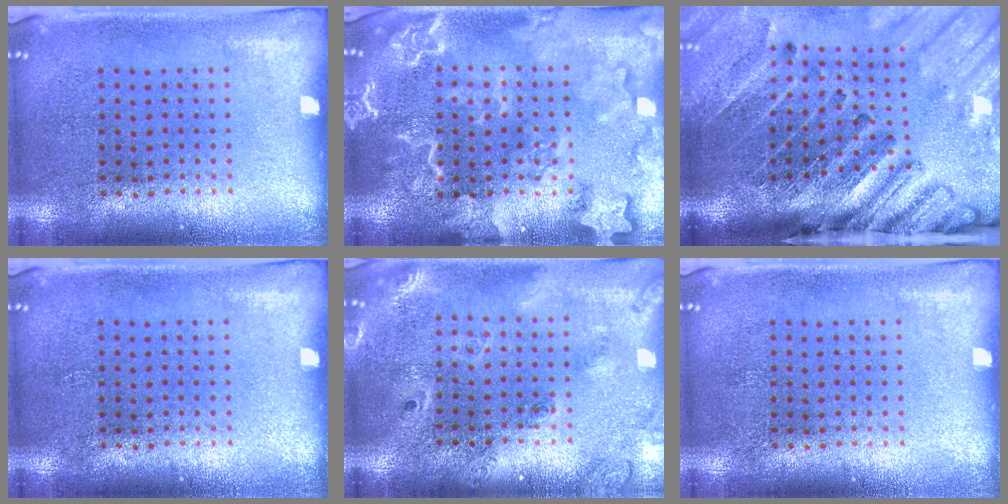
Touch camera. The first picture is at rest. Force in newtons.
{"total": 4.7, "press": 4.7, "slide": 0.7}
{"total": 4.5, "press": 3.4, "slide": 3.0}
{"total": 0.0}
{"total": 2.0, "press": 1.7, "slide": 1.0}
{"total": 0.0}